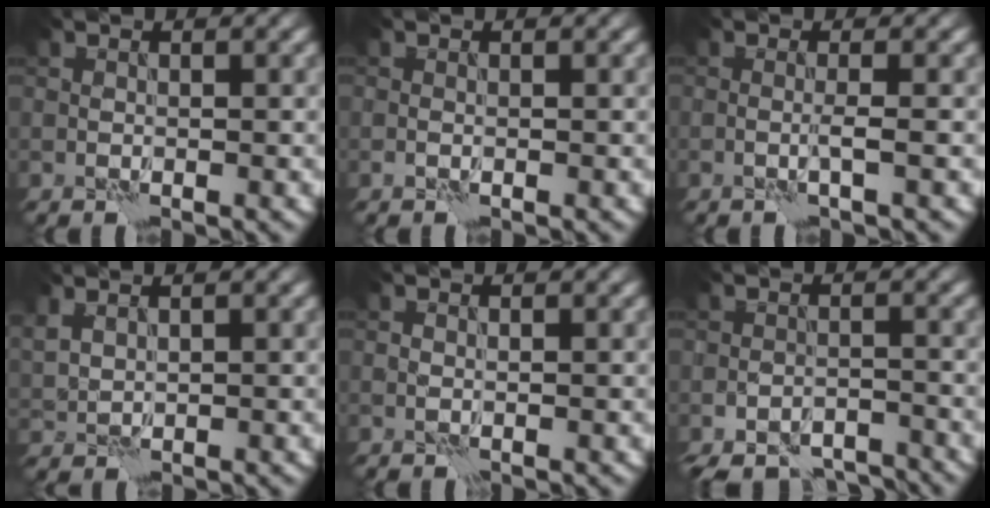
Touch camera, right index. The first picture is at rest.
{"total": 0.0}
{"total": 0.9, "force": [-0.1, -0.2, 0.9], "torque": [-0.014, 0.001, -0.007]}
{"total": 1.9, "force": [1.5, 0.9, 0.8], "torque": [-0.024, 0.004, 0.039]}
{"total": 0.0}
{"total": 7.4, "force": [-6.7, 2.6, 1.9], "torque": [-0.019, -0.004, -0.094]}